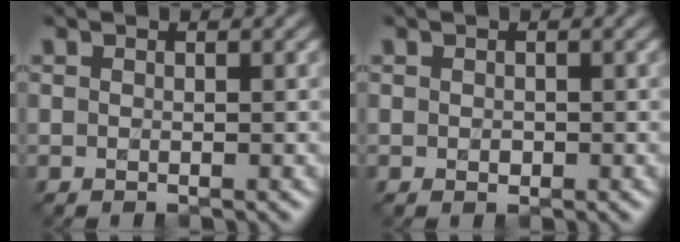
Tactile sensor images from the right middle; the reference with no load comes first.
{"total": 0.7, "force": [-0.2, 0.5, 0.3], "torque": [-0.005, -0.002, -0.001]}